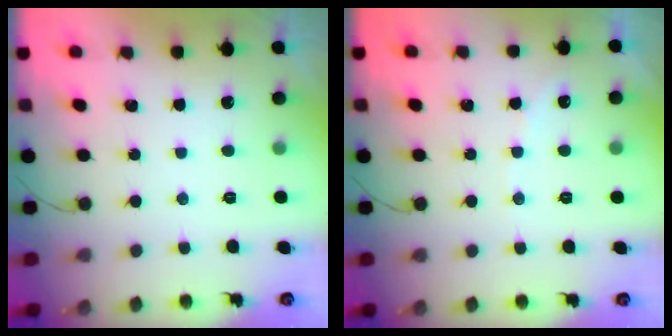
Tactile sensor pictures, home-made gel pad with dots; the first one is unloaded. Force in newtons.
{"total": 4.0, "press": 4.0, "slide": 0.6}